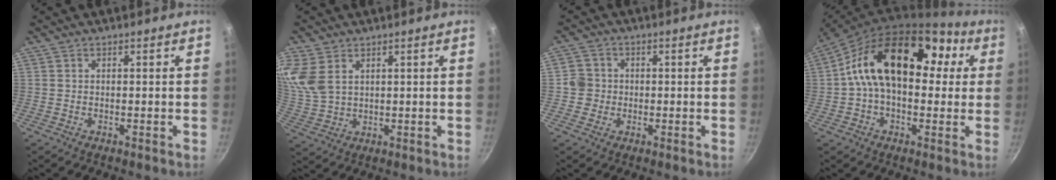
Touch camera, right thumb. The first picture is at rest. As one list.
[{"total": 8.7, "force": [4.0, 5.6, 5.4], "torque": [-0.108, -0.011, 0.090]}, {"total": 3.7, "force": [-0.5, 3.6, 0.8], "torque": [0.008, 0.011, -0.015]}, {"total": 19.9, "force": [3.5, 12.9, 14.7], "torque": [-0.199, 0.040, 0.038]}]